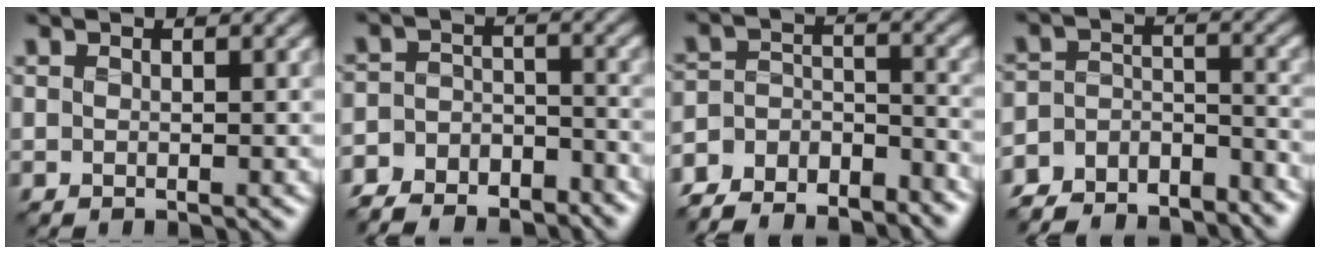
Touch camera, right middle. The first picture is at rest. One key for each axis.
{"total": 7.0, "fx": -6.4, "fy": 2.7, "fz": 1.2, "tx": -0.023, "ty": -0.009, "tz": -0.106}
{"total": 8.1, "fx": -7.3, "fy": 2.8, "fz": 2.1, "tx": -0.044, "ty": -0.005, "tz": -0.125}
{"total": 8.3, "fx": -7.5, "fy": 3.0, "fz": 1.9, "tx": -0.040, "ty": -0.001, "tz": -0.121}